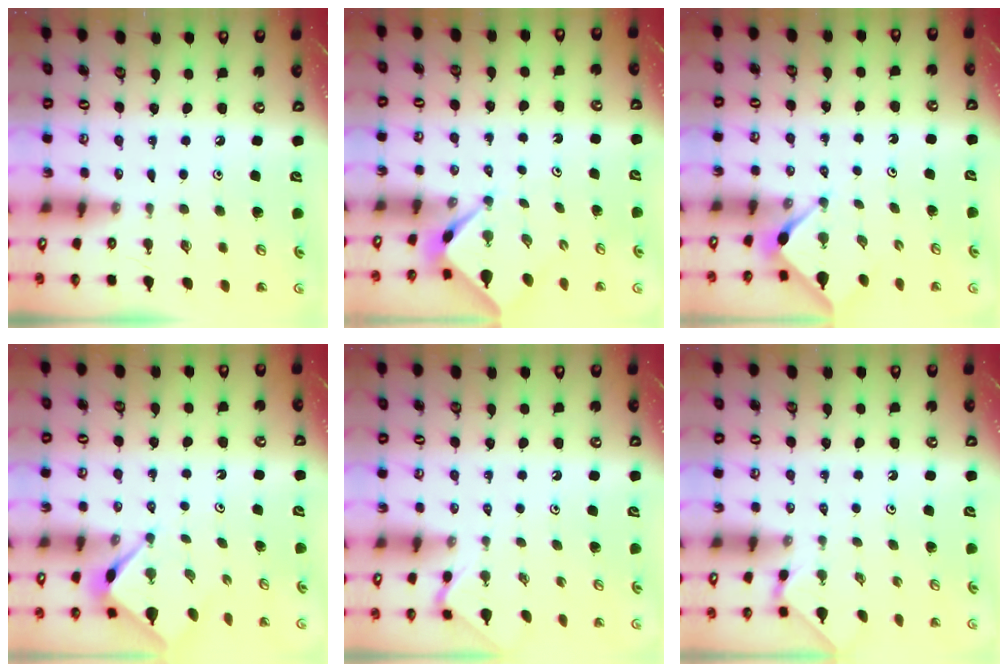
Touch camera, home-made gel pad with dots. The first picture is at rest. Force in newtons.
{"total": 2.2, "press": 2.2, "slide": 0.3}
{"total": 3.0, "press": 2.9, "slide": 0.4}
{"total": 3.1, "press": 3.1, "slide": 0.3}
{"total": 2.4, "press": 2.4, "slide": 0.4}
{"total": 0.0}